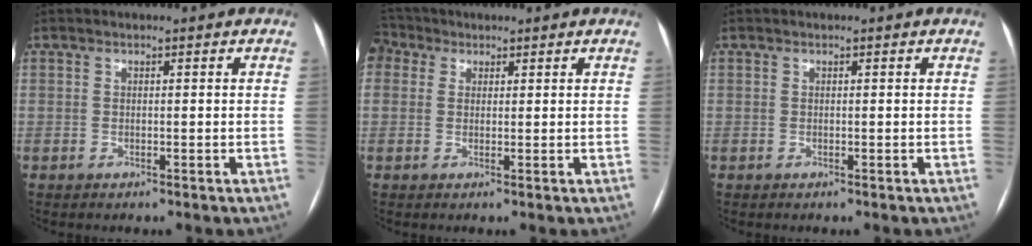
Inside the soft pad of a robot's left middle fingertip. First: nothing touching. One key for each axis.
{"total": 5.3, "fx": 2.9, "fy": 4.1, "fz": 1.8, "tx": -0.052, "ty": 0.031, "tz": 0.059}
{"total": 0.0}